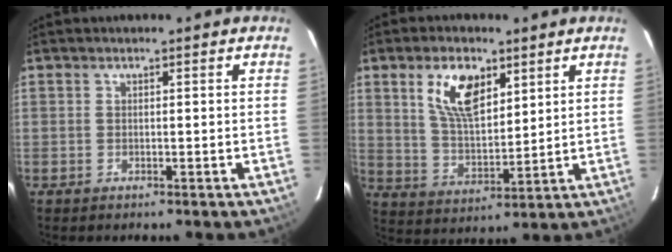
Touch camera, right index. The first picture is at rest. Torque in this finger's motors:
{"motor_torque": [0.87, 0.69, 0.63, 0.10]}